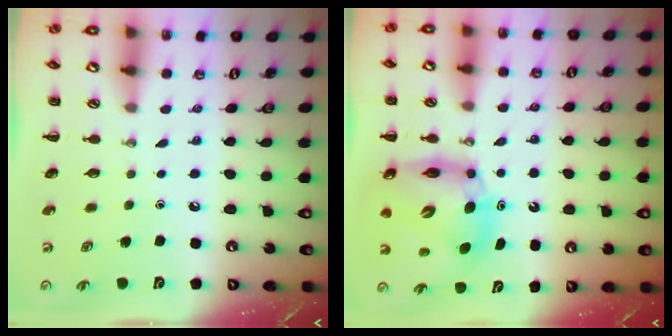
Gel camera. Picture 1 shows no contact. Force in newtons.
{"total": 11.2, "press": 10.8, "slide": 3.1}